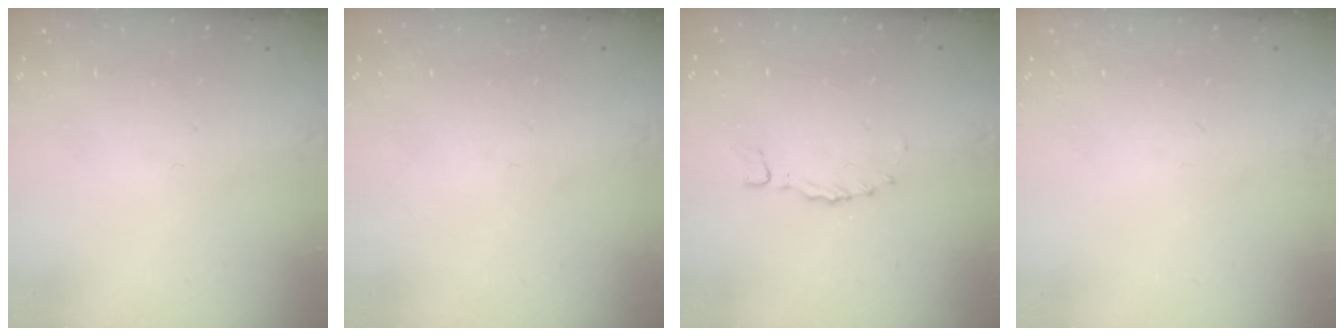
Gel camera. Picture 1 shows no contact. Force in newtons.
{"total": 0.0}
{"total": 0.0}
{"total": 0.0}